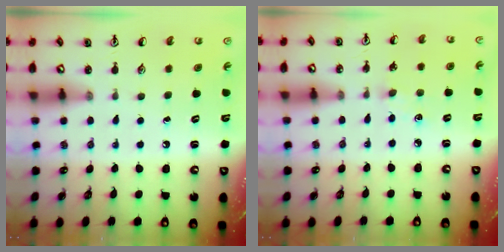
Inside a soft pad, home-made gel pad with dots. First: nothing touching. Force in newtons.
{"total": 4.3, "press": 4.3, "slide": 0.5}